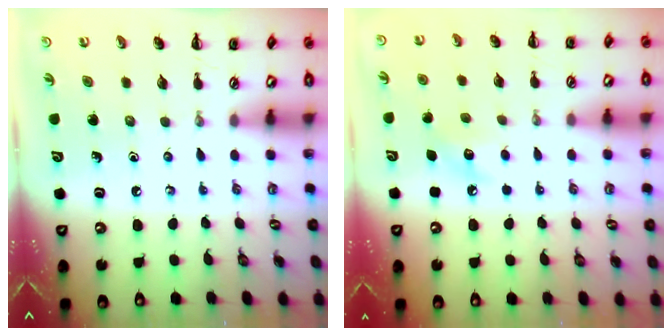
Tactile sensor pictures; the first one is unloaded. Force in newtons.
{"total": 7.5, "press": 7.3, "slide": 1.8}